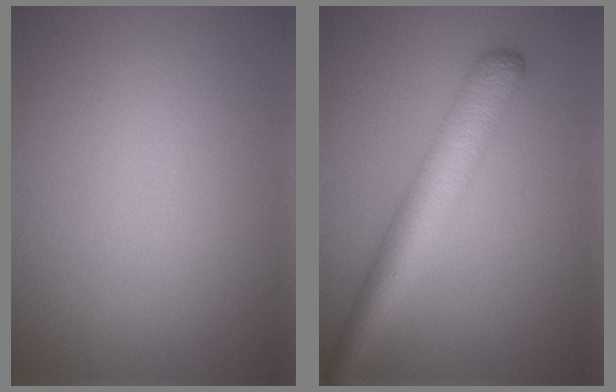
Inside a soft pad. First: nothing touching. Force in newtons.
{"total": 5.6, "press": 5.6, "slide": 0.2}